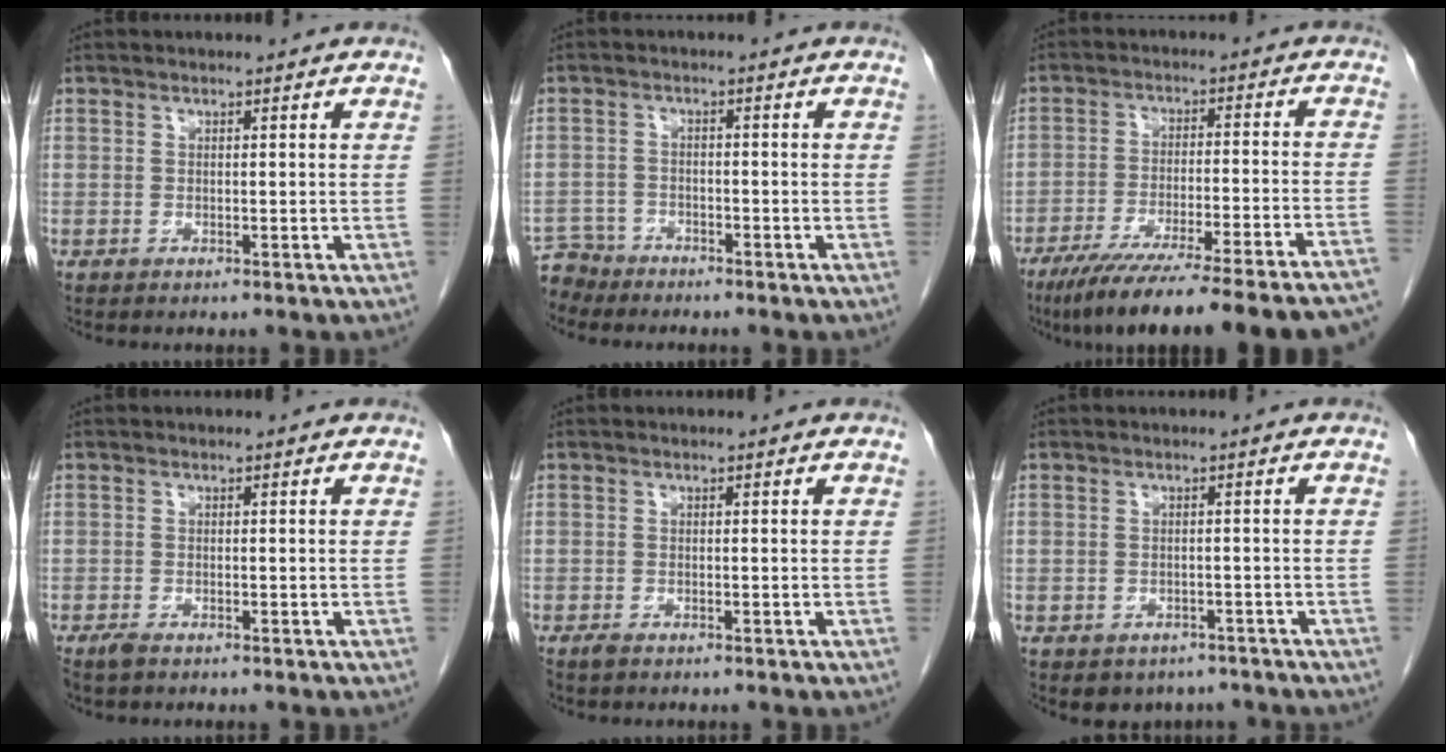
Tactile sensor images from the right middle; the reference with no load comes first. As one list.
[{"total": 3.9, "force": [-3.7, 1.0, -0.9], "torque": [0.018, -0.006, -0.069]}, {"total": 24.3, "force": [-20.8, 0.1, 12.6], "torque": [-0.126, -0.043, -0.293]}, {"total": 1.5, "force": [-1.1, 0.4, 0.8], "torque": [-0.023, -0.004, -0.020]}, {"total": 0.7, "force": [-0.6, 0.2, 0.4], "torque": [-0.013, -0.002, -0.010]}, {"total": 4.8, "force": [-3.8, 2.8, 0.5], "torque": [0.002, 0.010, -0.045]}]